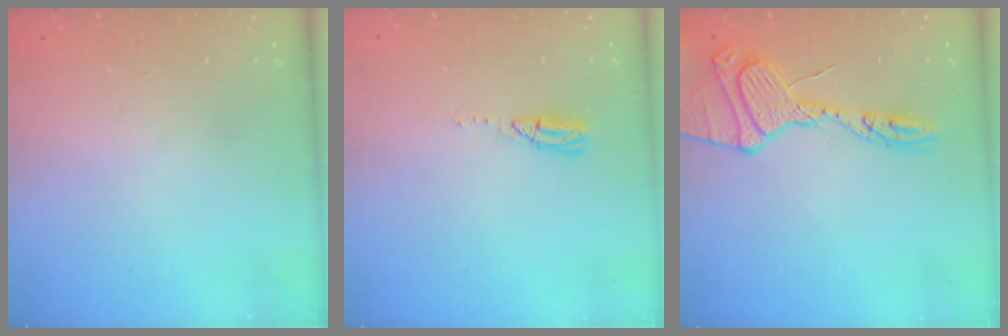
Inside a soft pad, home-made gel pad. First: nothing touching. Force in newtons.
{"total": 5.6, "press": 5.1, "slide": 2.3}
{"total": 15.8, "press": 15.7, "slide": 1.4}